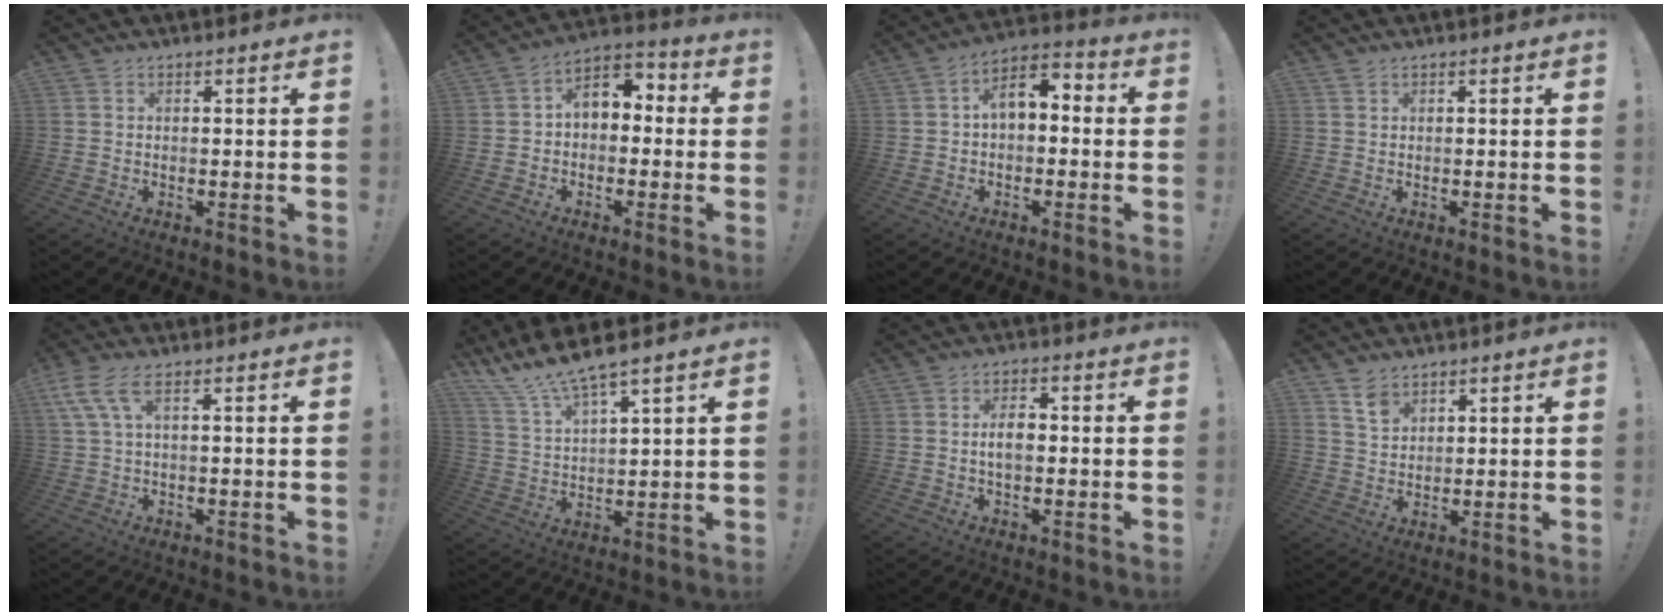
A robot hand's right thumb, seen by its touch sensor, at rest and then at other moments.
{"total": 6.8, "force": [0.5, 5.2, 4.3], "torque": [-0.069, 0.012, 0.015]}
{"total": 7.2, "force": [0.2, 4.6, 5.5], "torque": [-0.095, 0.018, 0.009]}
{"total": 0.6, "force": [0.5, 0.2, 0.3], "torque": [-0.011, 0.003, 0.010]}
{"total": 6.7, "force": [2.6, 2.4, 5.6], "torque": [-0.110, 0.002, 0.054]}
{"total": 9.3, "force": [8.4, 0.1, 4.1], "torque": [-0.100, -0.048, 0.150]}
{"total": 4.7, "force": [-0.2, 2.4, 4.0], "torque": [-0.065, 0.004, -0.009]}
{"total": 5.8, "force": [4.0, 3.6, 2.2], "torque": [-0.036, -0.019, 0.076]}